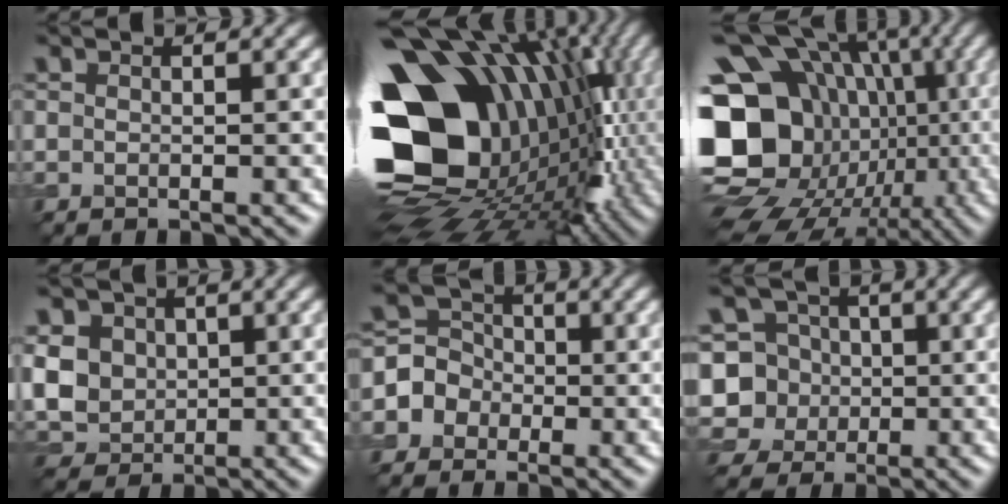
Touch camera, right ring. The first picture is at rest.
{"total": 20.9, "force": [0.9, 15.7, 13.8], "torque": [-0.295, -0.055, 0.063]}
{"total": 21.0, "force": [-4.4, 17.7, 10.4], "torque": [-0.168, 0.020, -0.098]}
{"total": 5.8, "force": [1.0, 5.2, 2.5], "torque": [-0.070, 0.022, 0.018]}
{"total": 3.5, "force": [-1.5, 3.2, 0.1], "torque": [0.015, 0.019, -0.039]}
{"total": 6.7, "force": [-0.9, 6.6, 0.9], "torque": [-0.020, 0.028, -0.036]}